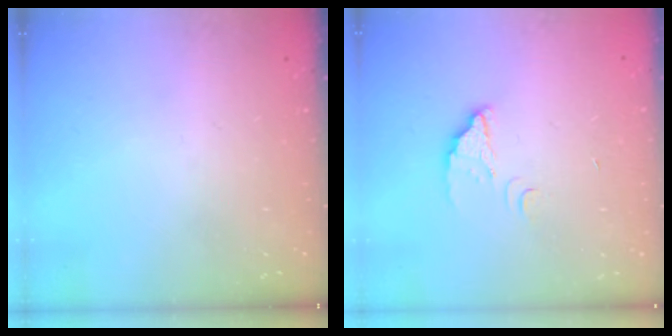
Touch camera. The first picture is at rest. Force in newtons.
{"total": 2.9, "press": 2.9, "slide": 0.2}